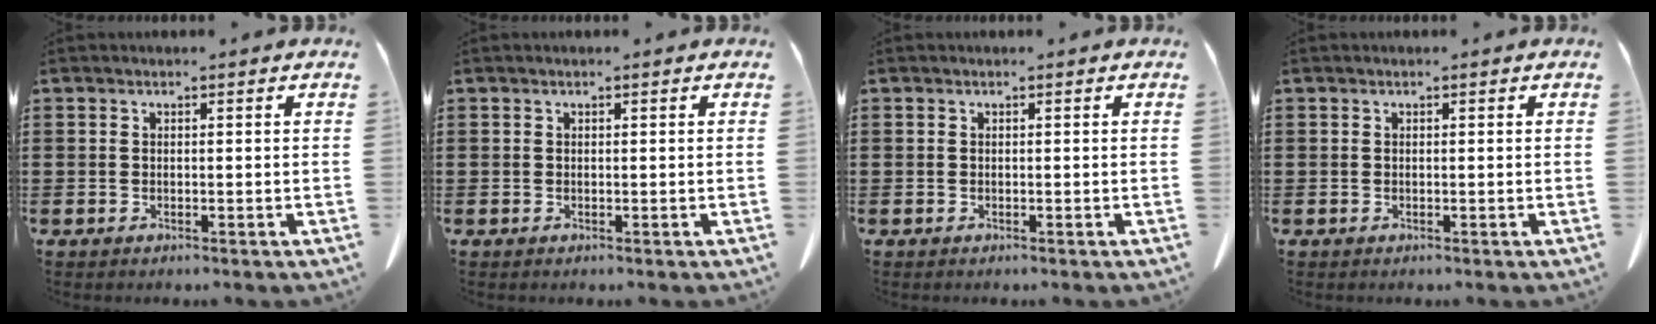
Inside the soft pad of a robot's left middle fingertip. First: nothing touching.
{"total": 0.0}
{"total": 0.0}
{"total": 0.0}